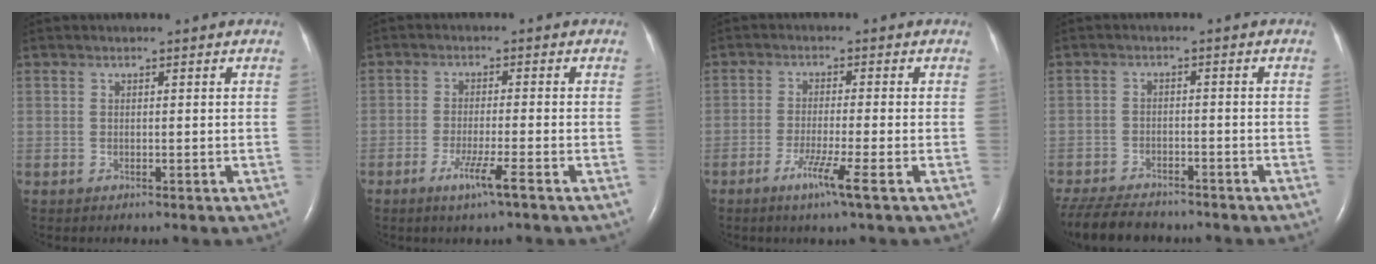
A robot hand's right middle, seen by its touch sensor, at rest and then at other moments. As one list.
[{"total": 4.4, "force": [-2.5, -0.4, 3.6], "torque": [-0.071, -0.011, -0.047]}, {"total": 4.9, "force": [-2.6, -0.8, 4.1], "torque": [-0.079, -0.013, -0.049]}, {"total": 11.0, "force": [-9.5, 3.3, 4.5], "torque": [-0.088, -0.017, -0.149]}]